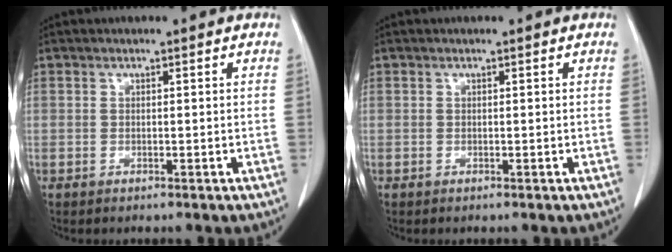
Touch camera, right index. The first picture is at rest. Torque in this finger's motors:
{"motor_torque": [0.00, 0.00, 0.00, 0.00]}